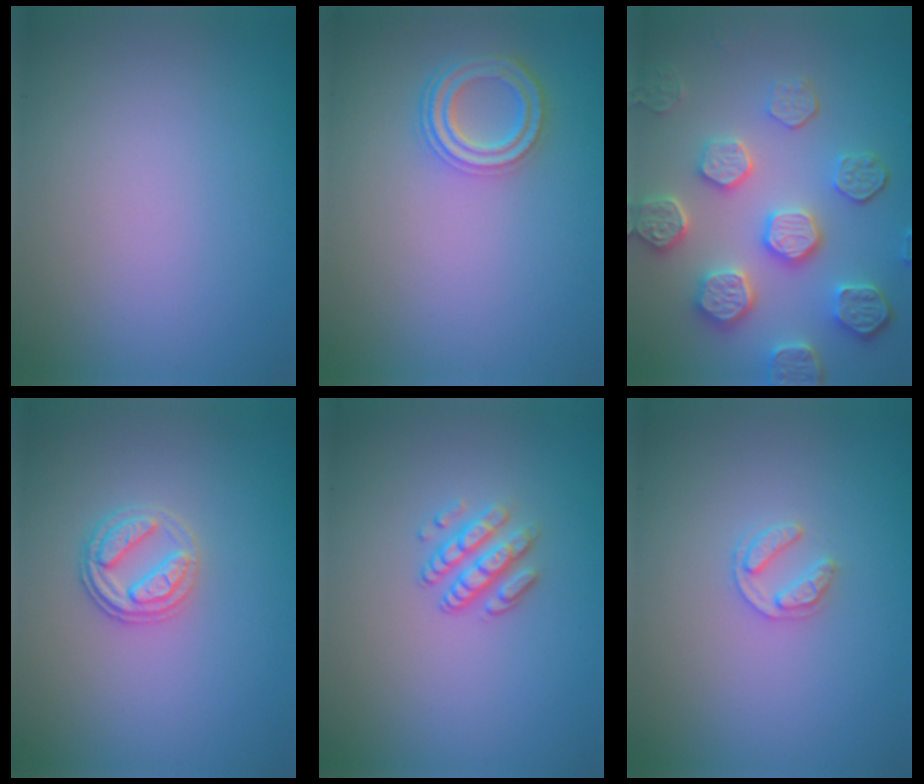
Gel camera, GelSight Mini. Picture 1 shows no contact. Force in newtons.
{"total": 3.6, "press": 2.9, "slide": 2.1}
{"total": 6.7, "press": 5.5, "slide": 3.8}
{"total": 2.6, "press": 2.5, "slide": 0.8}
{"total": 2.9, "press": 2.3, "slide": 1.8}
{"total": 1.8, "press": 1.8, "slide": 0.3}